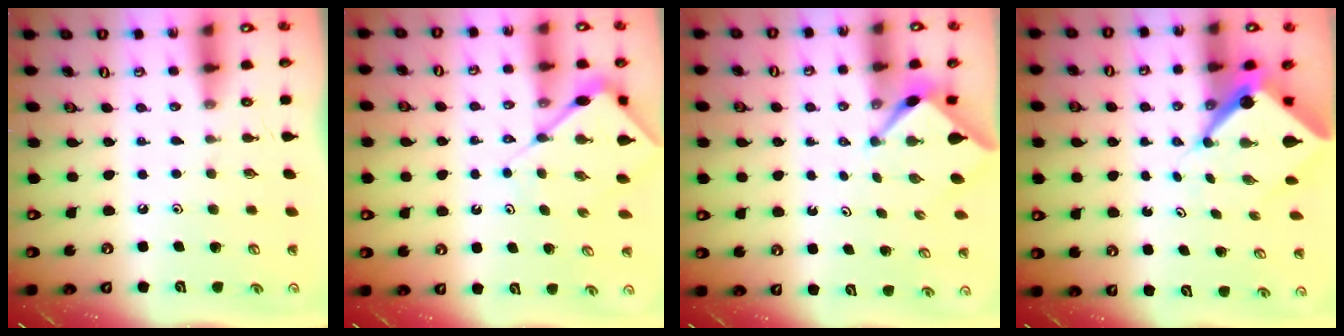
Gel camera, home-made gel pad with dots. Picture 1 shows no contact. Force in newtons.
{"total": 6.9, "press": 6.9, "slide": 0.5}
{"total": 2.4, "press": 2.3, "slide": 0.3}
{"total": 6.5, "press": 6.5, "slide": 0.5}